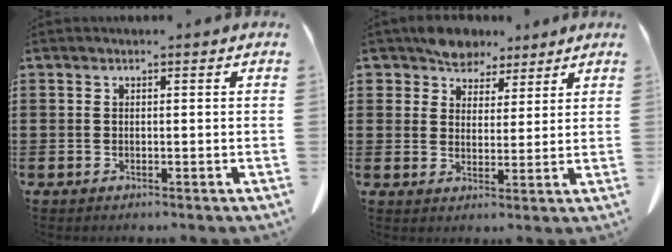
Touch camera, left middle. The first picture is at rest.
{"total": 5.4, "force": [4.7, 2.7, 0.6], "torque": [-0.034, -0.004, 0.090]}